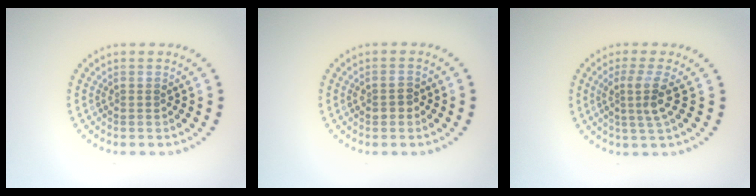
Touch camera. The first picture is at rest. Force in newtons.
{"total": 1.4, "press": 1.4, "slide": 0.2}
{"total": 2.7, "press": 2.0, "slide": 1.8}